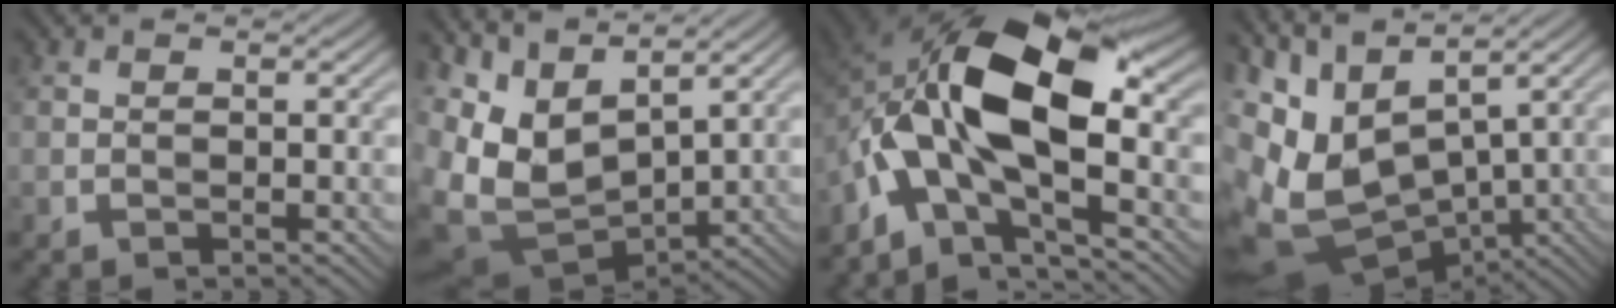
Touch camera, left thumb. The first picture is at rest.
{"total": 9.5, "force": [2.7, 5.7, 7.1], "torque": [-0.167, -0.013, 0.064]}
{"total": 14.4, "force": [-2.4, 7.2, 12.3], "torque": [-0.210, 0.007, -0.053]}
{"total": 12.9, "force": [1.0, 7.6, 10.3], "torque": [-0.236, -0.016, 0.048]}